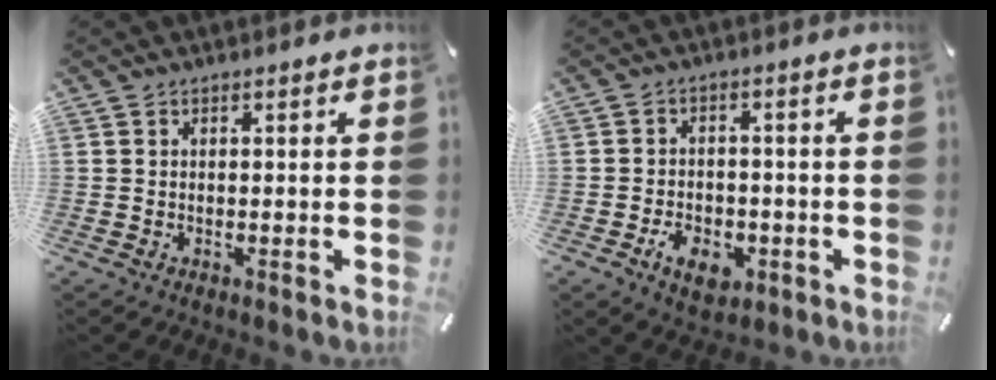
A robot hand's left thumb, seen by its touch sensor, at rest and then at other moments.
{"total": 6.9, "force": [-2.8, 5.0, 3.9], "torque": [-0.061, 0.007, -0.051]}